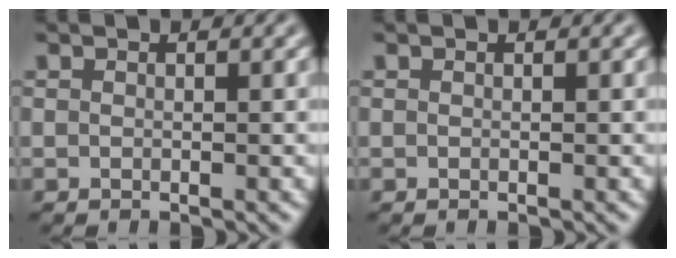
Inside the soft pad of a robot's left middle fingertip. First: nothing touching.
{"total": 0.0}